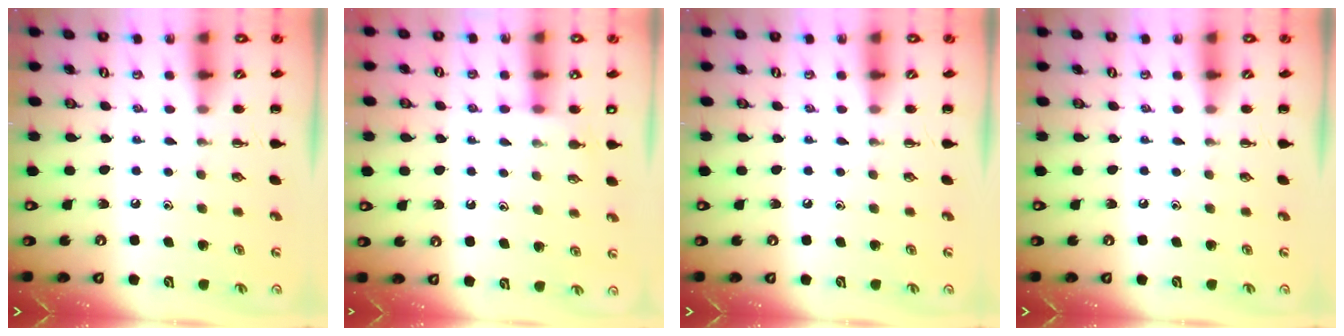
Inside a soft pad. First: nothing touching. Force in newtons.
{"total": 4.4, "press": 4.2, "slide": 1.4}
{"total": 0.0}
{"total": 0.0}